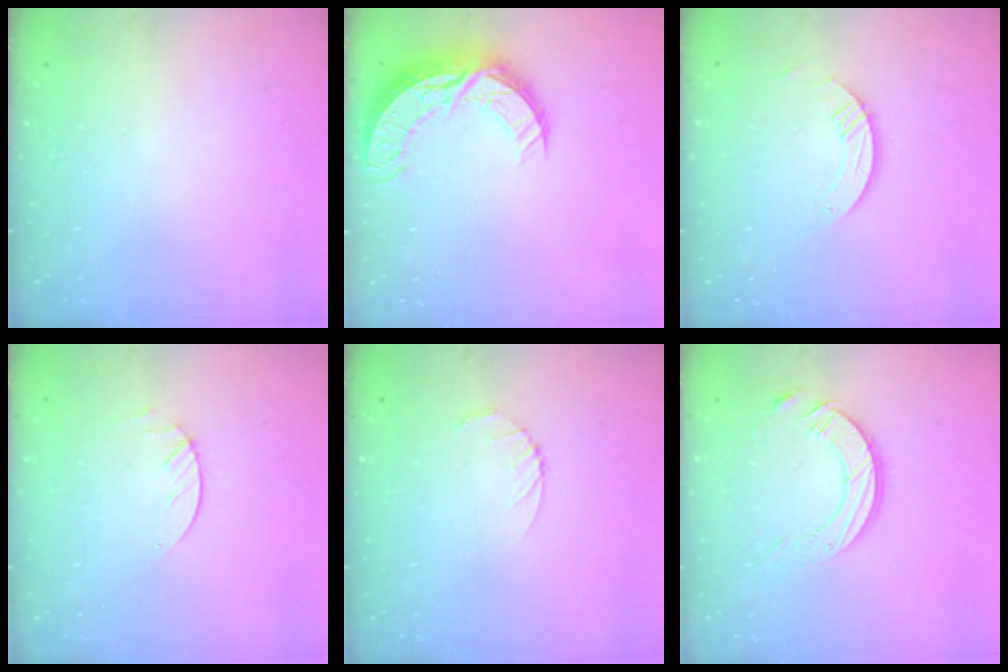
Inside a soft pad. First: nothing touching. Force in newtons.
{"total": 15.1, "press": 15.1, "slide": 1.1}
{"total": 3.7, "press": 3.7, "slide": 0.3}
{"total": 1.9, "press": 1.9, "slide": 0.3}
{"total": 3.4, "press": 3.3, "slide": 0.4}
{"total": 10.4, "press": 10.3, "slide": 0.9}